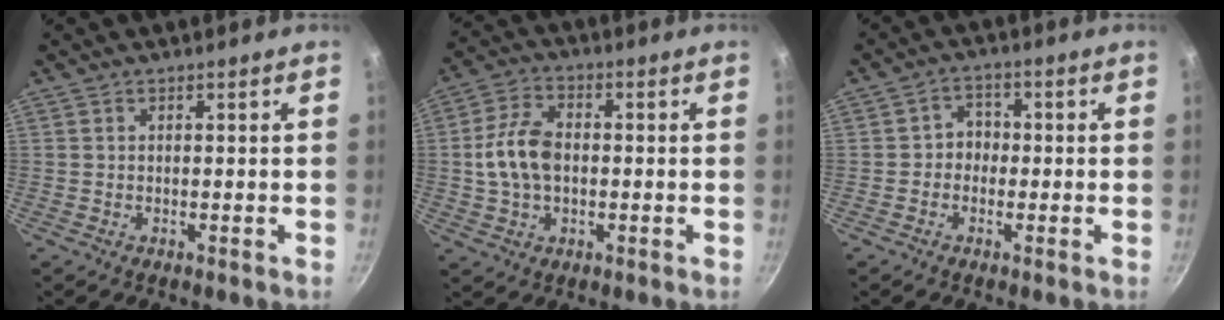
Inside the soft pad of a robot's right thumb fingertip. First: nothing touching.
{"total": 9.7, "force": [-0.2, 6.5, 7.2], "torque": [-0.129, 0.024, -0.010]}
{"total": 3.8, "force": [-0.7, 3.4, 1.7], "torque": [0.005, 0.014, -0.019]}